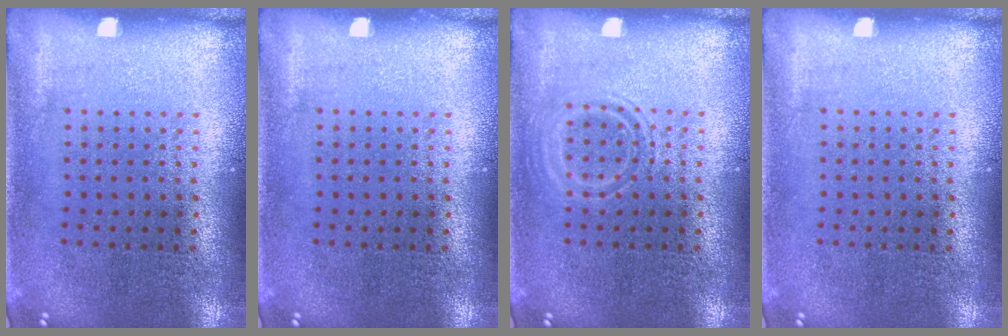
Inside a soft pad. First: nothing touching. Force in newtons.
{"total": 0.0}
{"total": 1.7, "press": 1.7, "slide": 0.2}
{"total": 0.0}